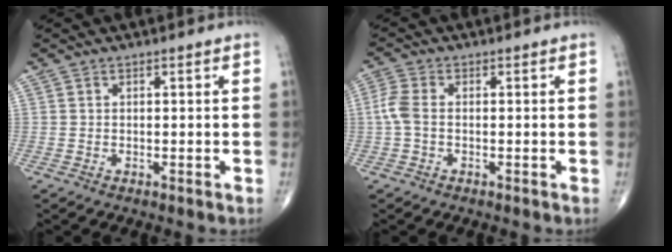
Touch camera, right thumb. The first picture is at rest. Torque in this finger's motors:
{"motor_torque": [-0.04, 0.15, 0.34, -0.19, 0.14]}